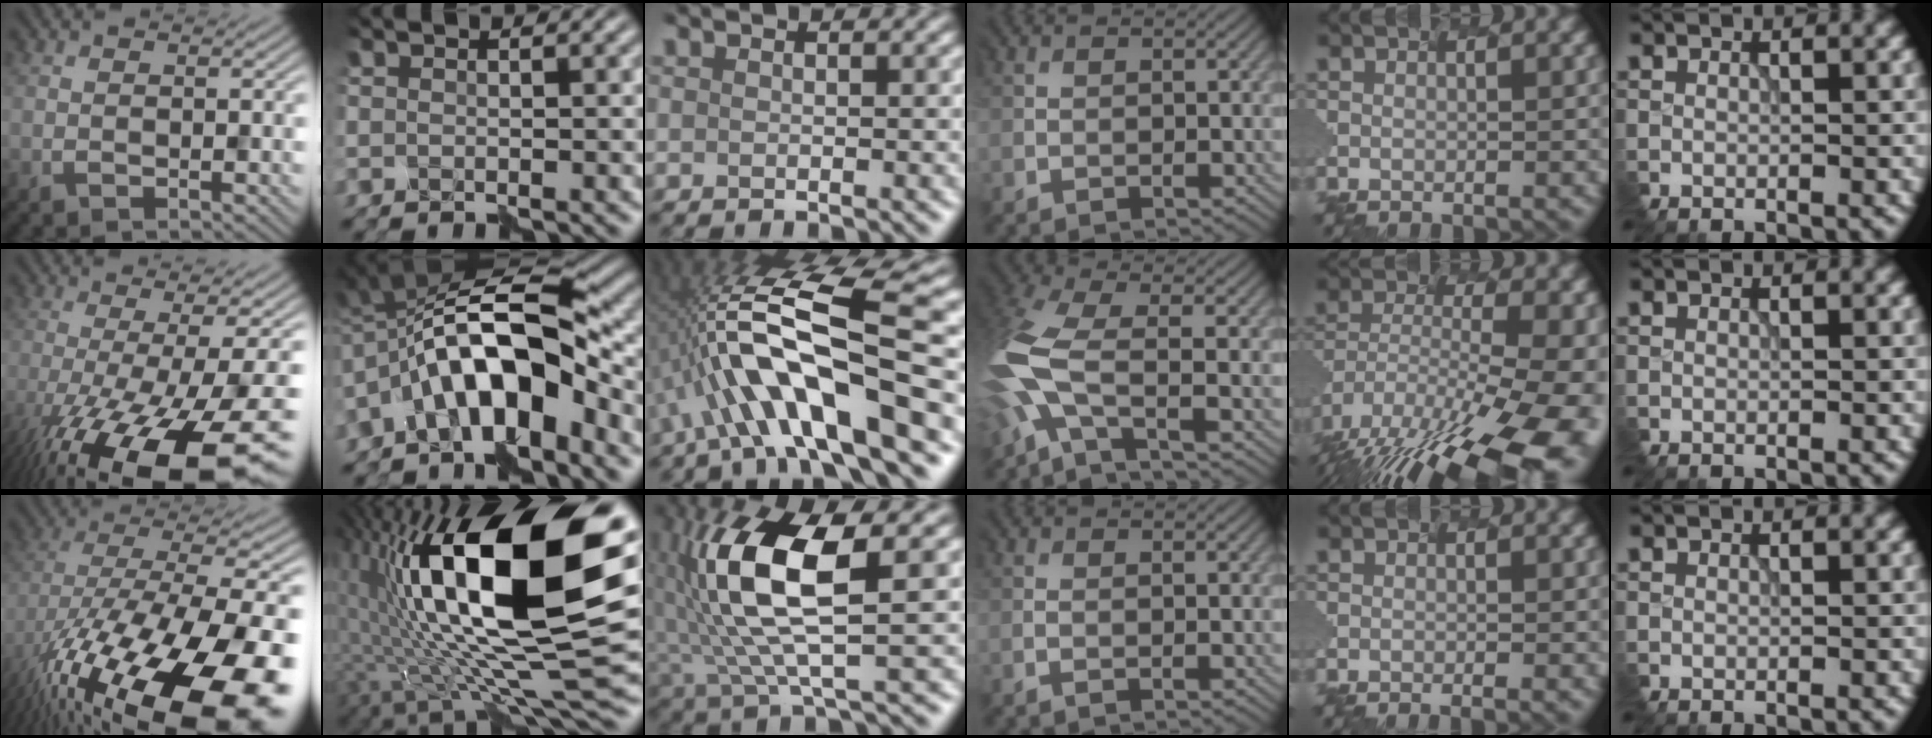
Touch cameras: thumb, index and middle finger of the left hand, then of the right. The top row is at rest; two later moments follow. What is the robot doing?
{"motion": "assemble", "object": "spray bottle"}